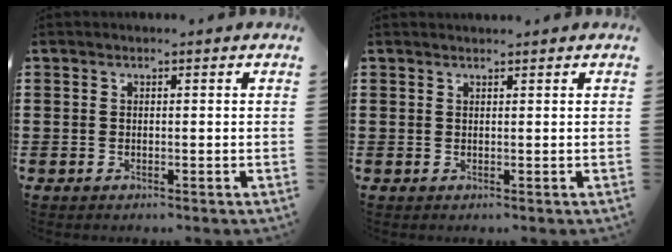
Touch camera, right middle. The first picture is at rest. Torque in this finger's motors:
{"motor_torque": [0.03, 0.00, -0.01, 0.00]}